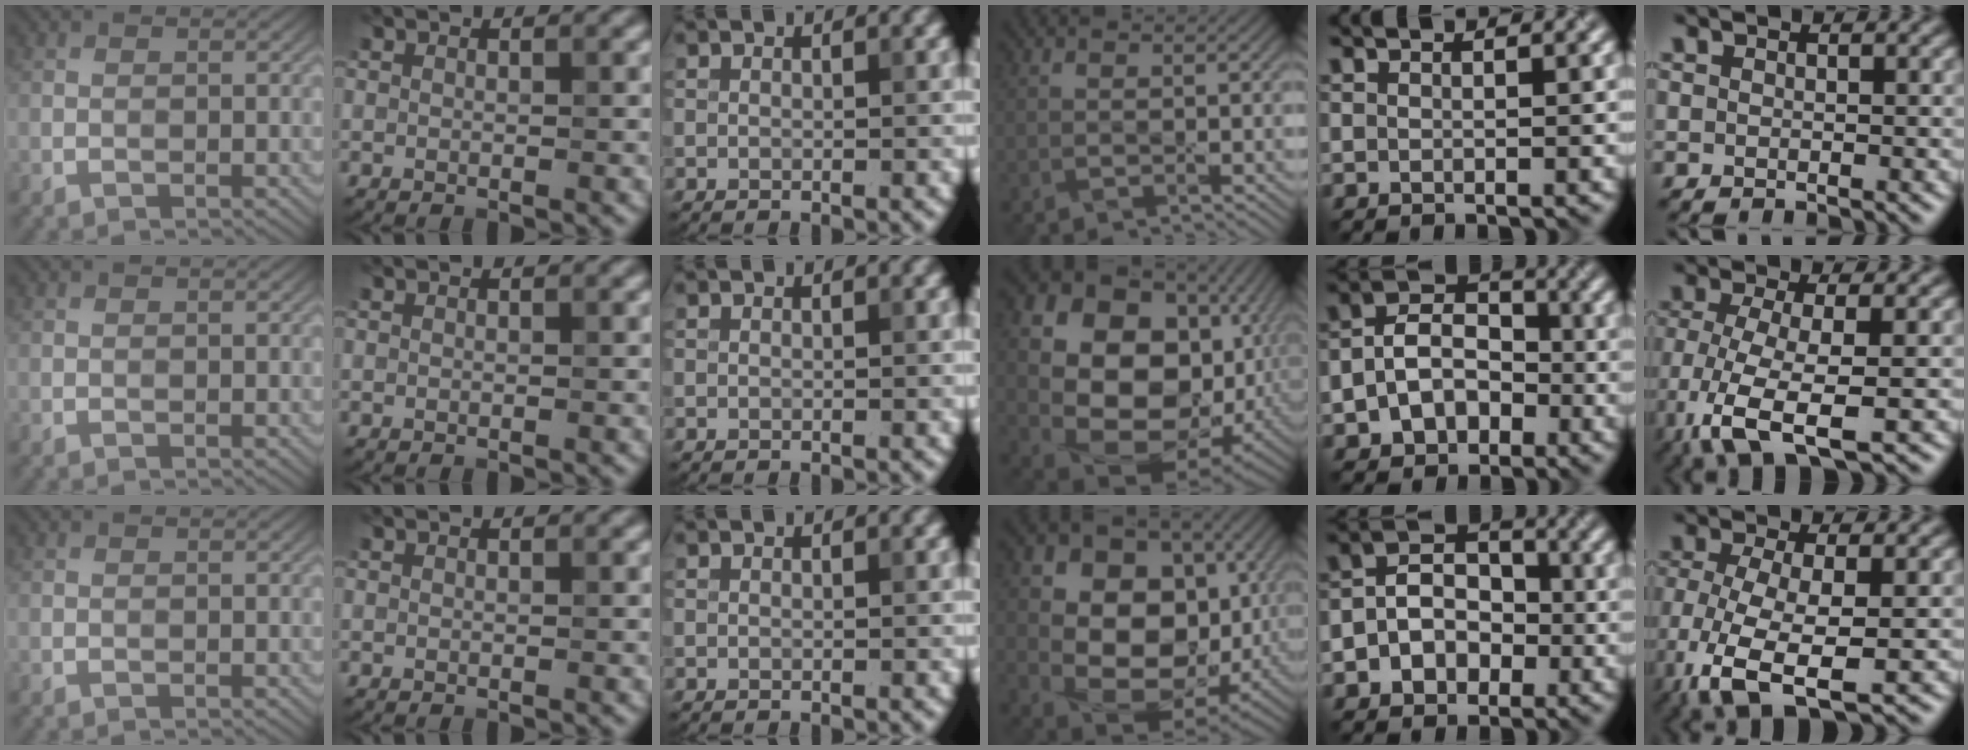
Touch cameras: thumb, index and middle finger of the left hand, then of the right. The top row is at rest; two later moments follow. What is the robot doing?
{"motion": "wipe", "object": "laptop"}